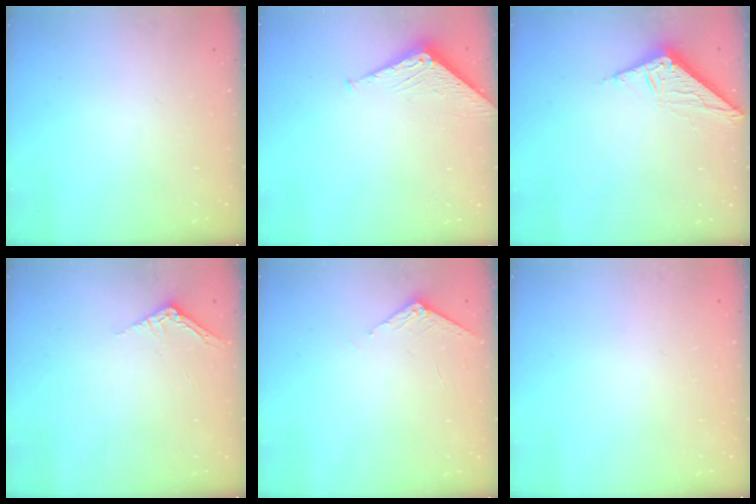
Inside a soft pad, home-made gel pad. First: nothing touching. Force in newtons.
{"total": 4.1, "press": 4.1, "slide": 0.4}
{"total": 8.3, "press": 8.3, "slide": 0.5}
{"total": 2.5, "press": 2.5, "slide": 0.2}
{"total": 2.9, "press": 2.9, "slide": 0.3}
{"total": 0.7, "press": 0.3, "slide": 0.7}